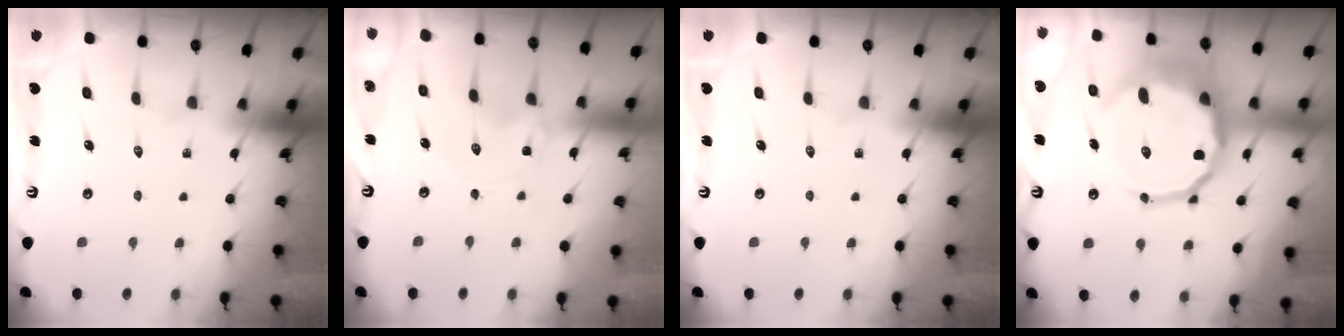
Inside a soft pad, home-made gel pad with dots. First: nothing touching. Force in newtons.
{"total": 0.0}
{"total": 0.0}
{"total": 15.7, "press": 15.3, "slide": 3.9}